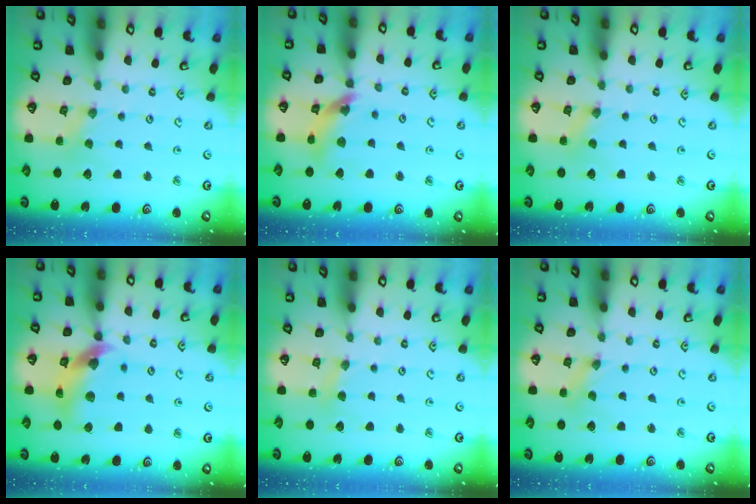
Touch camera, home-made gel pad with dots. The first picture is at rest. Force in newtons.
{"total": 12.4, "press": 12.3, "slide": 1.3}
{"total": 0.0}
{"total": 11.7, "press": 11.6, "slide": 1.8}
{"total": 3.4, "press": 3.3, "slide": 0.5}
{"total": 0.0}